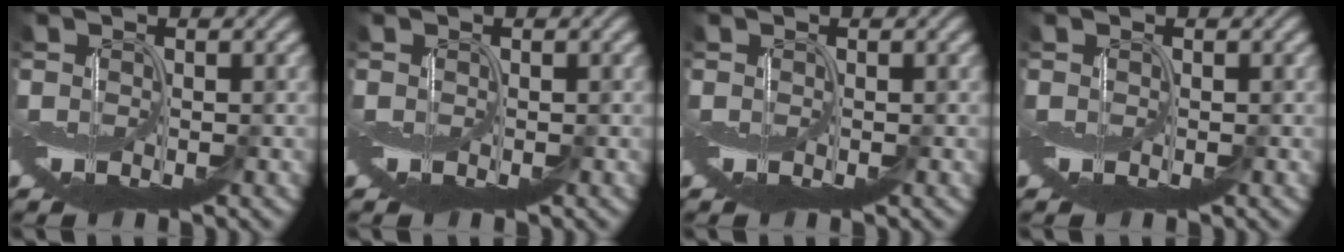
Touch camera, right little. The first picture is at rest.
{"total": 0.0}
{"total": 0.0}
{"total": 0.0}